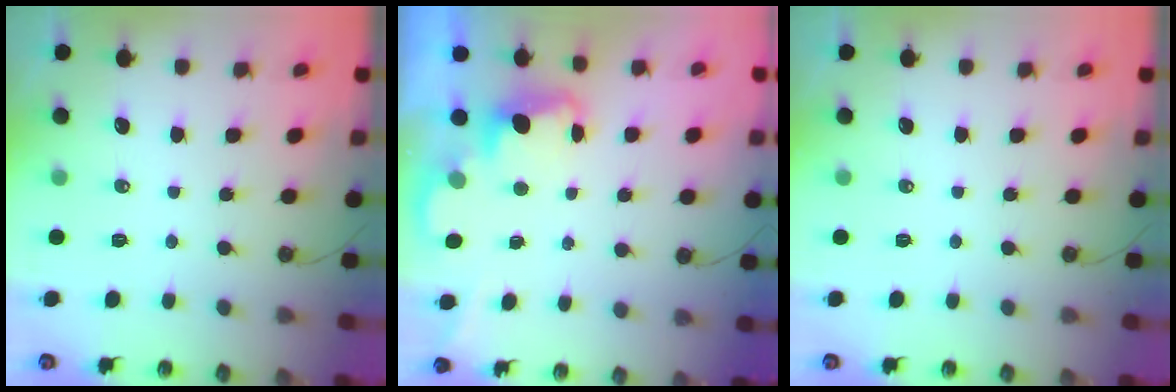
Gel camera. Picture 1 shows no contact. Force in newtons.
{"total": 2.3, "press": 2.3, "slide": 0.5}
{"total": 0.0}